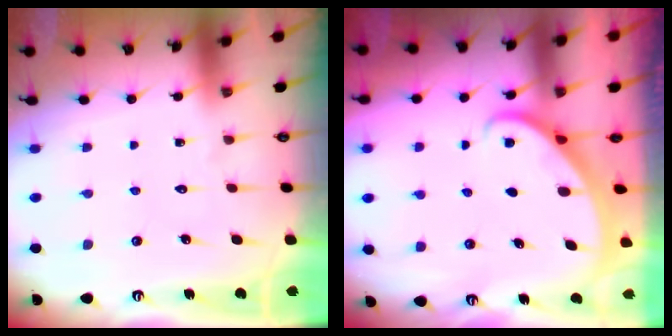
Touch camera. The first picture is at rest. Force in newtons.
{"total": 1.7, "press": 1.7, "slide": 0.1}